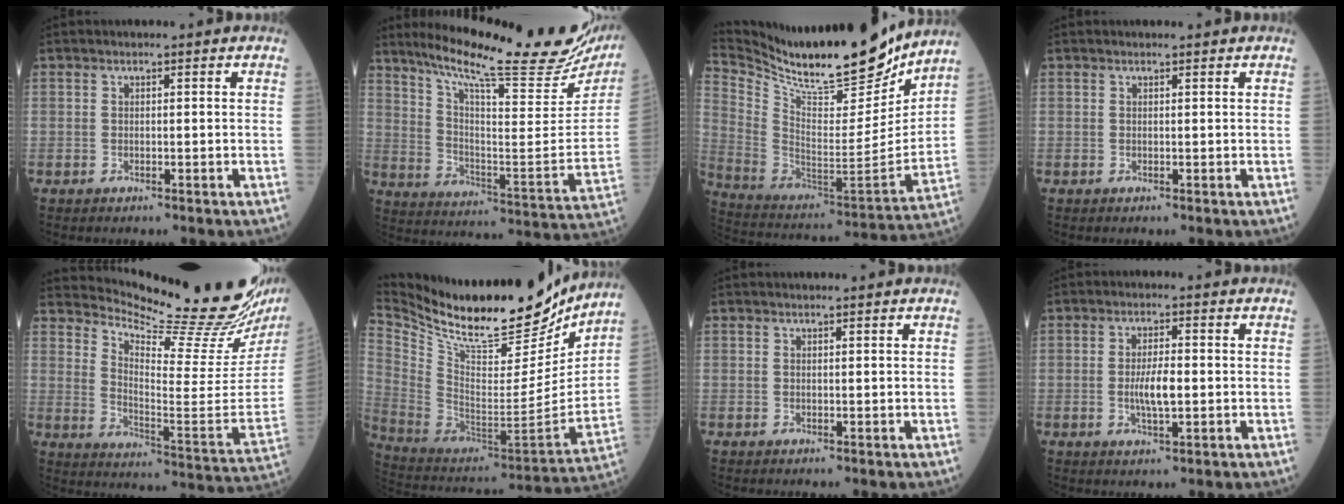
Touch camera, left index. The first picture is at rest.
{"total": 27.7, "force": [23.8, 3.2, 13.7], "torque": [-0.220, -0.074, 0.320]}
{"total": 23.5, "force": [20.9, 3.3, 10.2], "torque": [-0.196, -0.051, 0.337]}
{"total": 0.5, "force": [0.5, 0.0, 0.1], "torque": [-0.005, 0.001, 0.007]}
{"total": 23.1, "force": [21.3, -0.4, 8.8], "torque": [-0.149, -0.122, 0.285]}
{"total": 26.5, "force": [22.8, 5.8, 12.3], "torque": [-0.232, -0.047, 0.357]}
{"total": 1.0, "force": [0.9, 0.0, 0.4], "torque": [-0.002, 0.007, 0.014]}
{"total": 4.3, "force": [-0.7, 0.9, 4.1], "torque": [-0.082, -0.007, -0.013]}